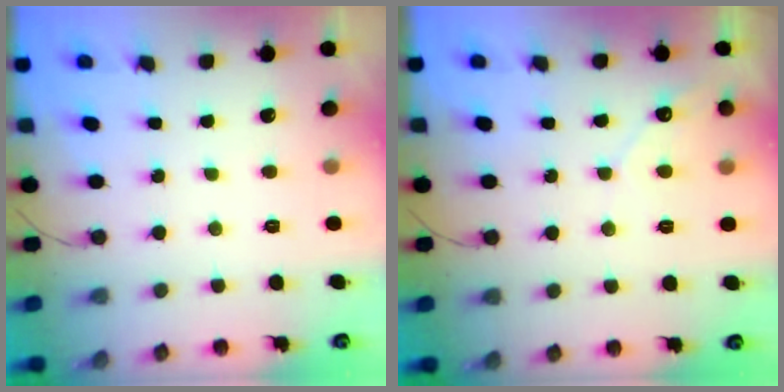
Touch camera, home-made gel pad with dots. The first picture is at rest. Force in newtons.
{"total": 3.9, "press": 3.9, "slide": 0.2}